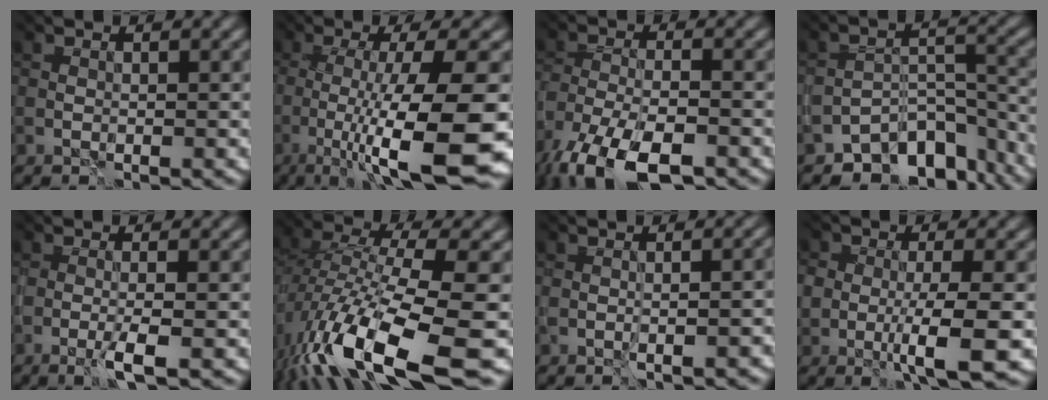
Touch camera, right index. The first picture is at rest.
{"total": 11.2, "force": [-4.0, 2.0, 10.3], "torque": [-0.161, -0.020, -0.062]}
{"total": 10.5, "force": [-7.7, 4.1, 5.8], "torque": [-0.121, -0.035, -0.132]}
{"total": 7.3, "force": [-6.5, 2.8, 1.9], "torque": [-0.009, -0.007, -0.102]}
{"total": 2.1, "force": [-1.3, -0.6, 1.6], "torque": [-0.037, -0.004, -0.026]}
{"total": 13.1, "force": [-7.2, 3.9, 10.2], "torque": [-0.219, -0.029, -0.115]}
{"total": 2.4, "force": [-0.9, 0.5, 2.1], "torque": [-0.018, -0.009, 0.000]}
{"total": 4.2, "force": [-1.3, 1.2, 3.7], "torque": [-0.066, -0.010, -0.024]}